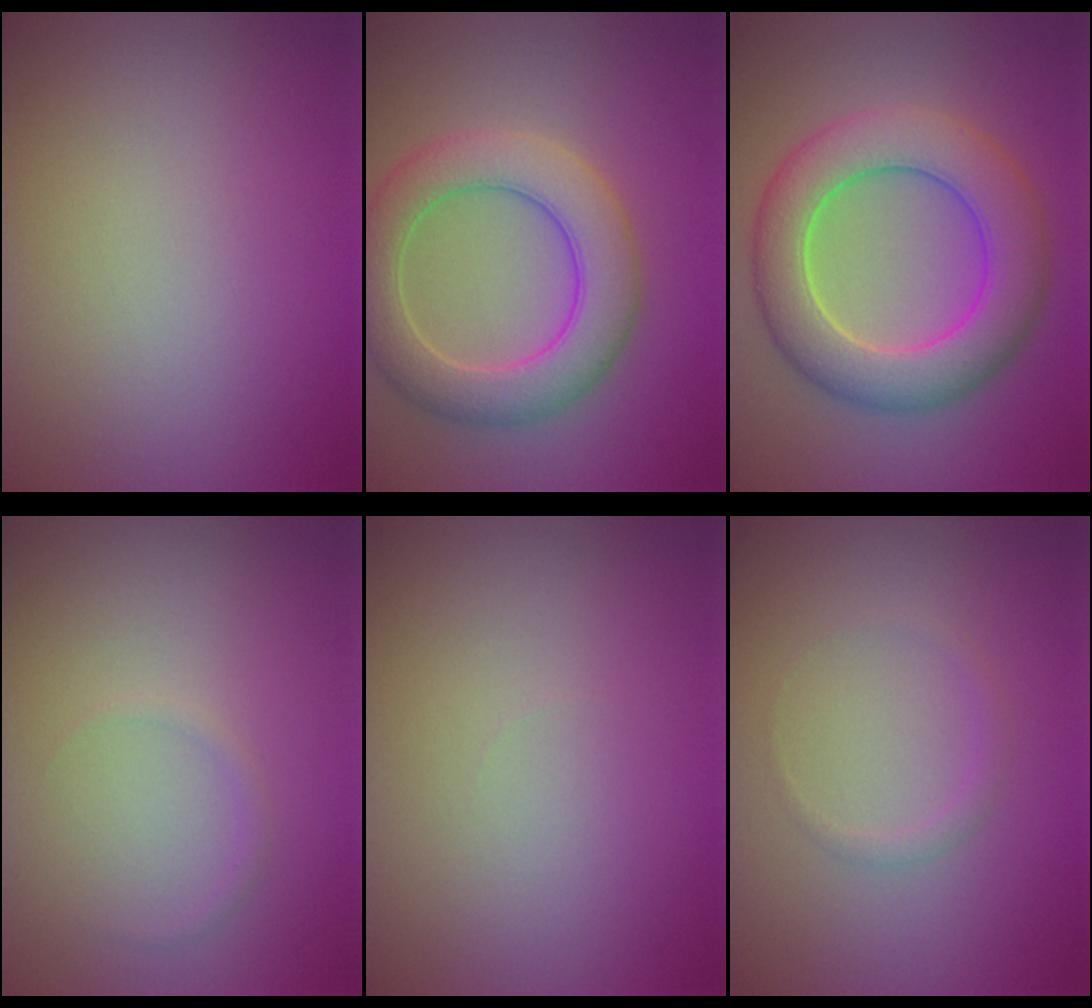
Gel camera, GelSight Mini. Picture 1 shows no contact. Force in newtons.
{"total": 6.3, "press": 6.3, "slide": 0.5}
{"total": 8.0, "press": 8.0, "slide": 0.3}
{"total": 0.7, "press": 0.7, "slide": 0.1}
{"total": 0.0}
{"total": 0.9, "press": 0.9, "slide": 0.0}